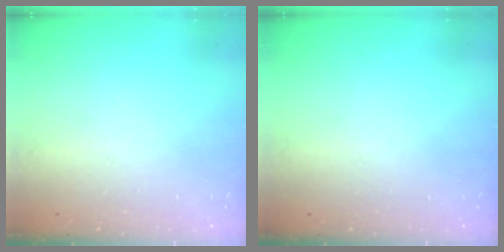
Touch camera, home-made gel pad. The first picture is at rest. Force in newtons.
{"total": 0.0}